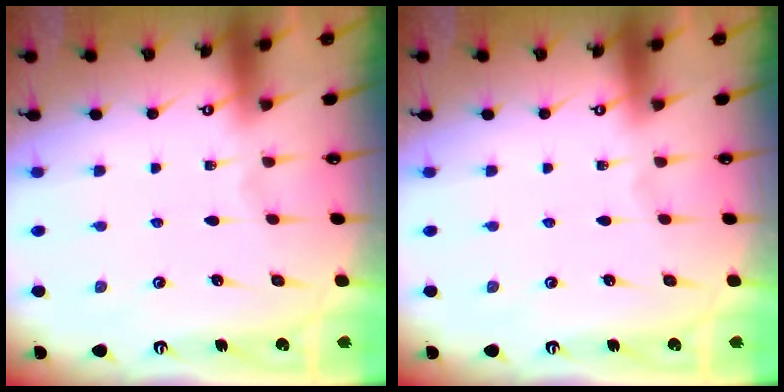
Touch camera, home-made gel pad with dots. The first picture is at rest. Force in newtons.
{"total": 0.0}